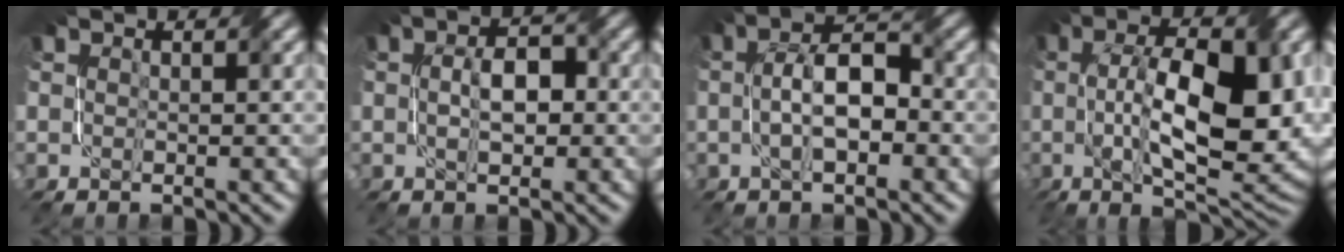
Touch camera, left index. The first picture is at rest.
{"total": 3.1, "force": [-0.1, 1.6, 2.7], "torque": [-0.047, 0.007, 0.000]}
{"total": 5.0, "force": [-0.7, 2.2, 4.5], "torque": [-0.079, 0.013, -0.012]}
{"total": 13.1, "force": [-0.1, 5.0, 12.1], "torque": [-0.187, 0.003, 0.006]}